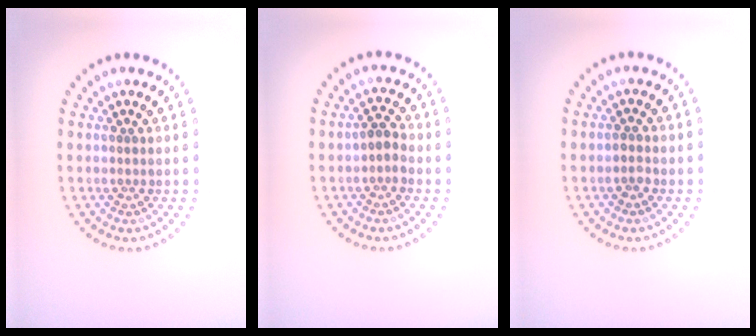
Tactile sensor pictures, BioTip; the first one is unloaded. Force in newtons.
{"total": 1.6, "press": 1.4, "slide": 0.8}
{"total": 0.8, "press": 0.7, "slide": 0.4}